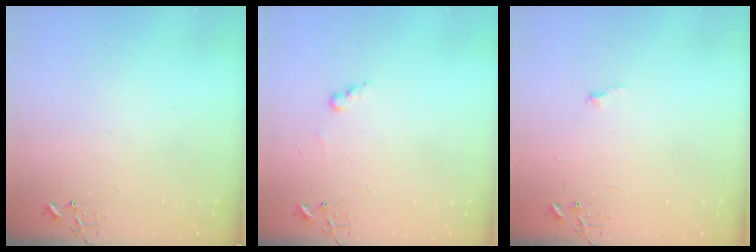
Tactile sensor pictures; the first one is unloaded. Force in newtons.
{"total": 6.1, "press": 6.1, "slide": 0.3}
{"total": 3.5, "press": 3.5, "slide": 0.4}